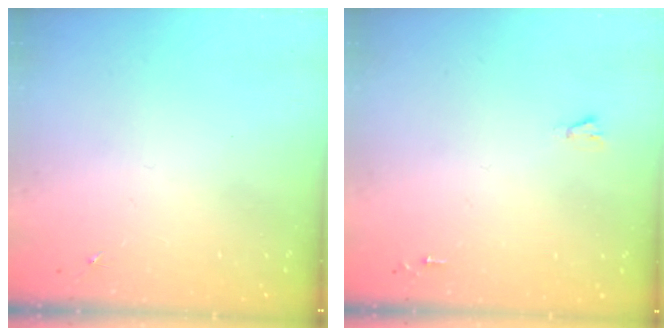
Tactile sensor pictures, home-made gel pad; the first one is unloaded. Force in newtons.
{"total": 1.6, "press": 1.6, "slide": 0.1}